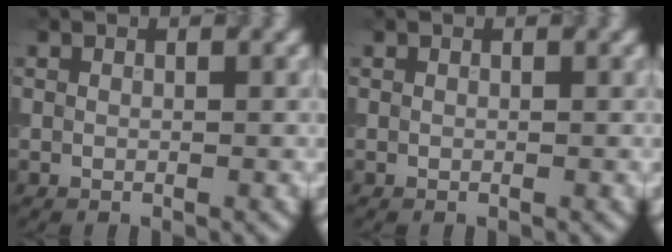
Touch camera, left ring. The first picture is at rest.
{"total": 0.0}